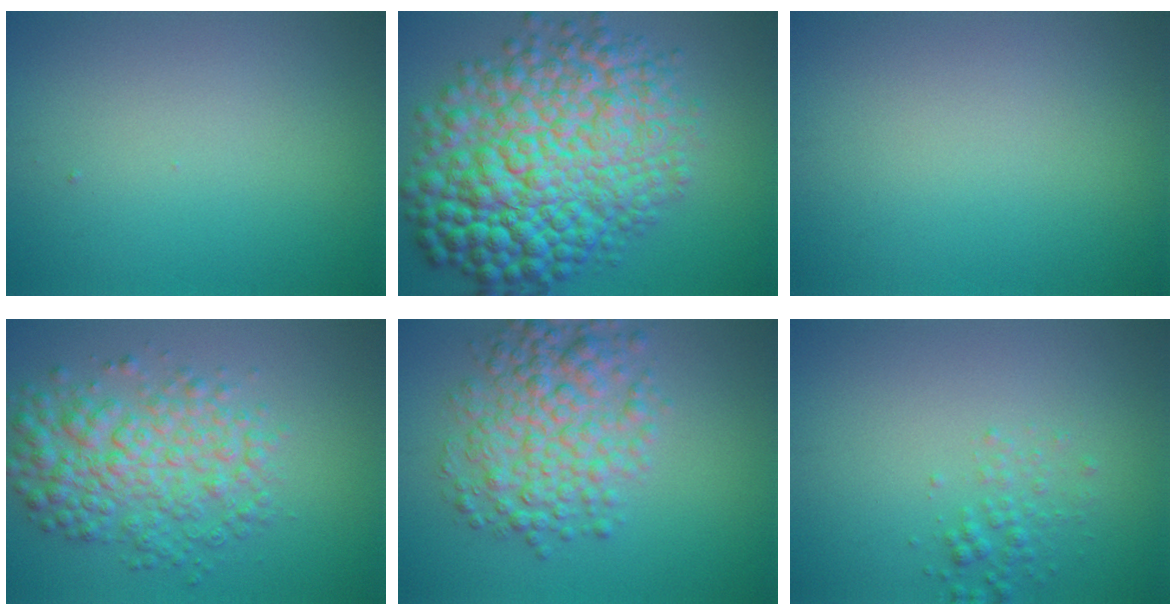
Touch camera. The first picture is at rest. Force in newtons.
{"total": 14.0, "press": 14.0, "slide": 0.2}
{"total": 0.0}
{"total": 5.9, "press": 5.9, "slide": 0.0}
{"total": 6.2, "press": 6.2, "slide": 0.1}
{"total": 1.6, "press": 1.6, "slide": 0.1}